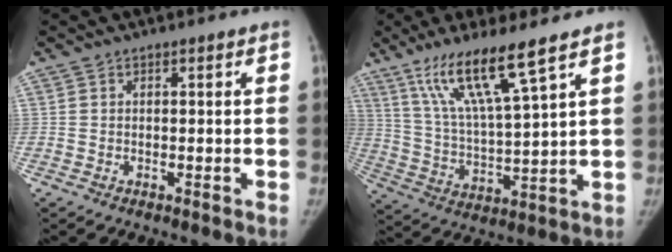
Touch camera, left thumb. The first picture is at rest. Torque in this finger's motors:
{"motor_torque": [0.06, 0.12, 1.41, -1.36, 0.13]}